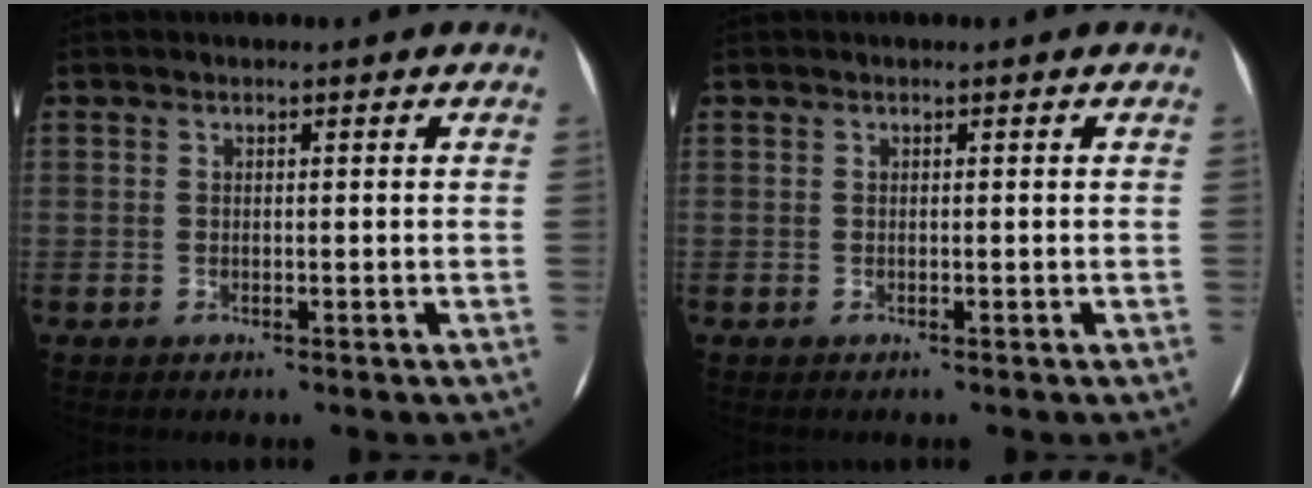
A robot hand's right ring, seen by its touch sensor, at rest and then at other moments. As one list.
[{"total": 0.0}]